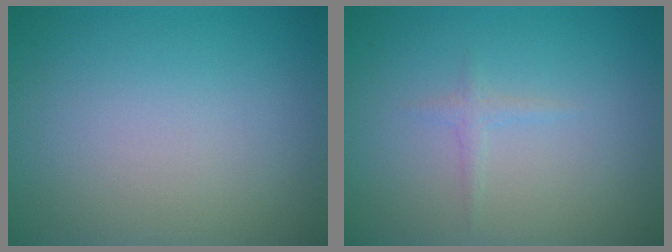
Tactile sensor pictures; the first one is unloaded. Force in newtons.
{"total": 0.8, "press": 0.8, "slide": 0.1}